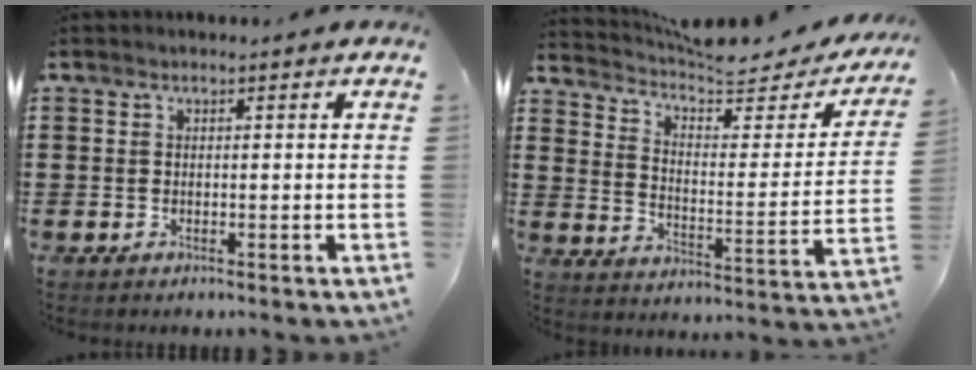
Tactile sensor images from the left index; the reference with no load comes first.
{"total": 5.9, "force": [5.0, 1.3, 2.7], "torque": [-0.073, -0.037, 0.079]}